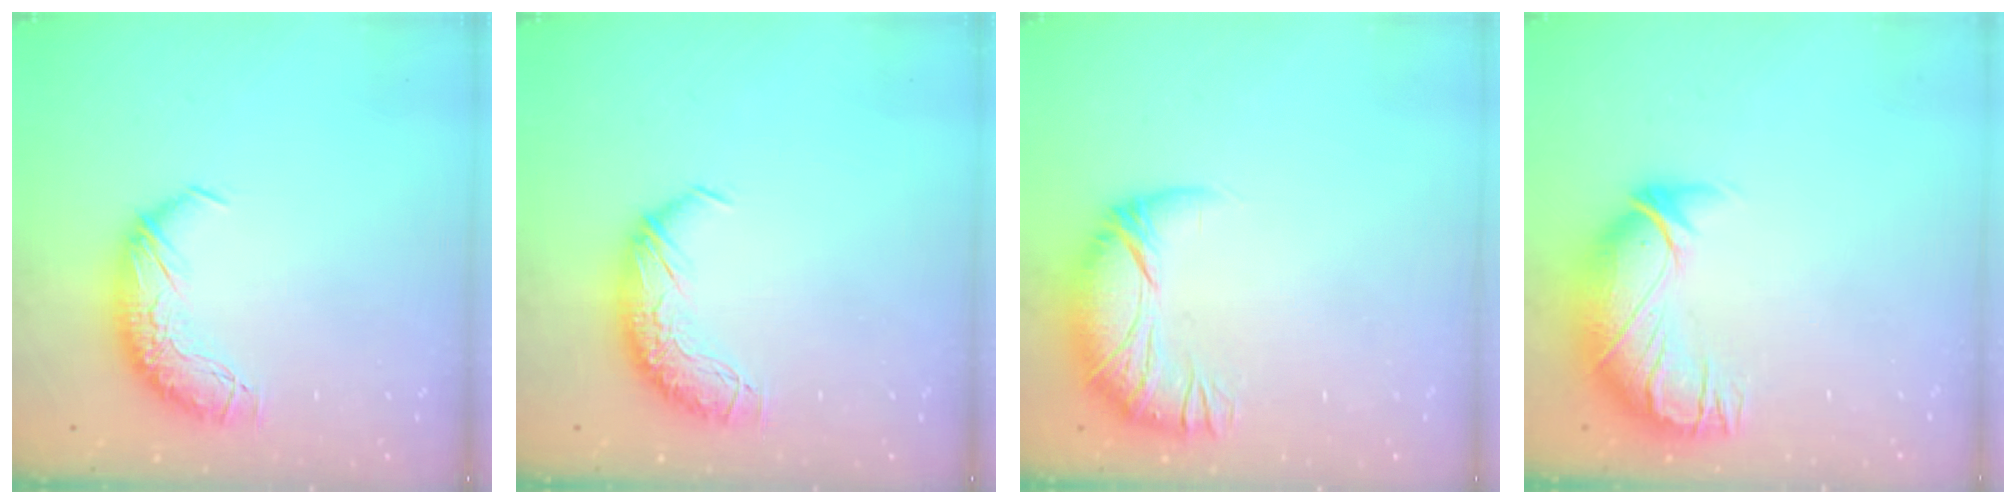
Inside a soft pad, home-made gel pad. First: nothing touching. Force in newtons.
{"total": 0.0}
{"total": 4.0, "press": 3.4, "slide": 2.1}
{"total": 2.9, "press": 0.4, "slide": 2.9}